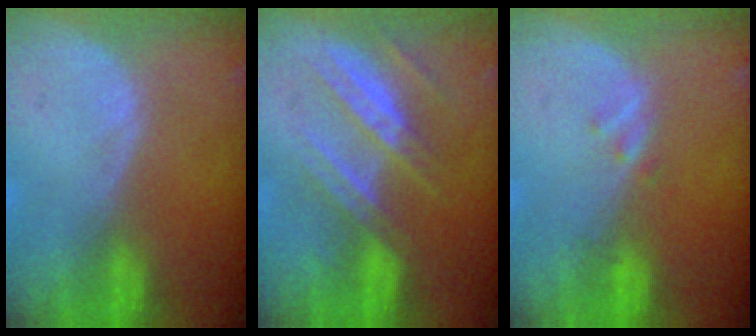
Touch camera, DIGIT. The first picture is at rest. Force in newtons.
{"total": 7.4, "press": 6.8, "slide": 3.0}
{"total": 1.1, "press": 1.1, "slide": 0.1}